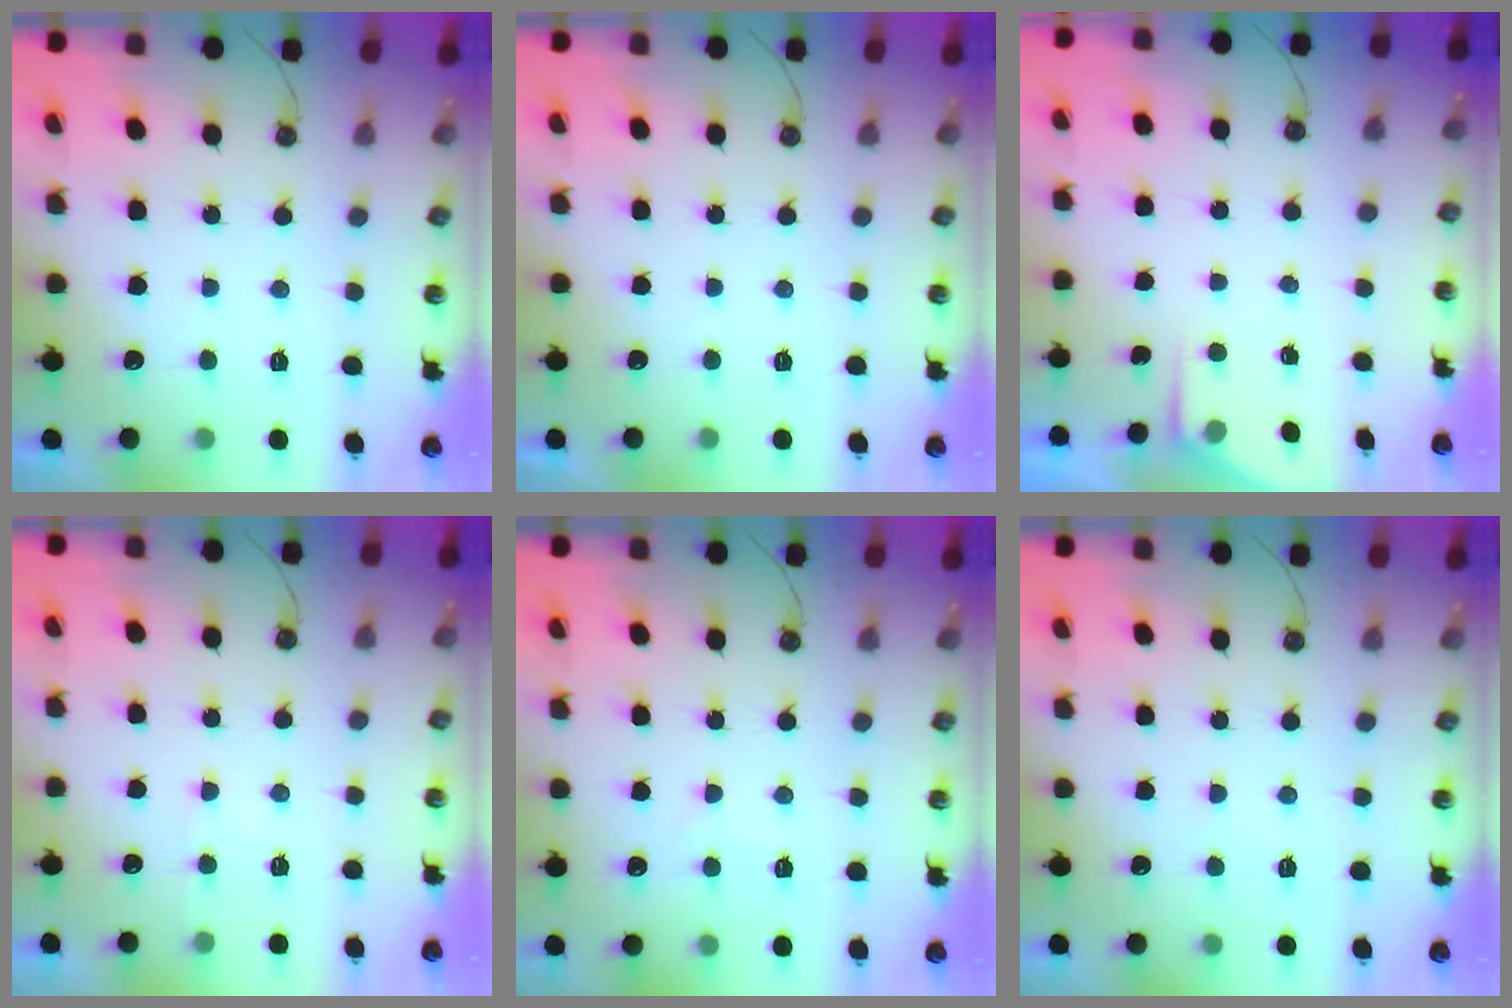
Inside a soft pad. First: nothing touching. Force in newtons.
{"total": 0.0}
{"total": 2.6, "press": 2.5, "slide": 0.4}
{"total": 3.9, "press": 3.9, "slide": 0.5}
{"total": 3.2, "press": 3.1, "slide": 0.5}
{"total": 2.0, "press": 2.0, "slide": 0.3}